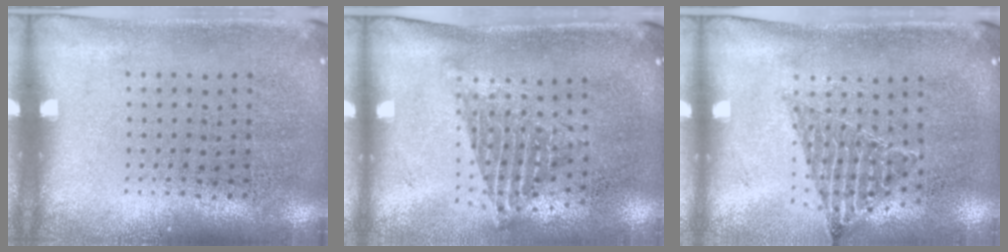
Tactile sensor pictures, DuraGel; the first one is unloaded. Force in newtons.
{"total": 1.3, "press": 1.0, "slide": 0.9}
{"total": 0.9, "press": 0.8, "slide": 0.2}